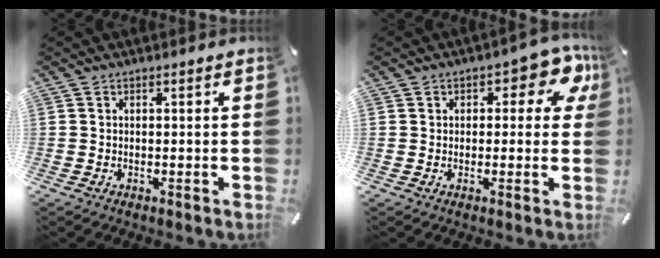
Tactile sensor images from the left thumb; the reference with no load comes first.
{"total": 7.8, "force": [3.6, 4.3, 5.4], "torque": [-0.056, -0.016, 0.056]}